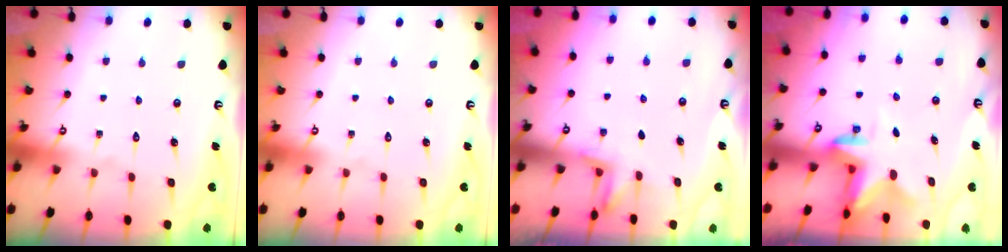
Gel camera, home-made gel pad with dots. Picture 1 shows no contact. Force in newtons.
{"total": 0.0}
{"total": 2.6, "press": 2.5, "slide": 0.7}
{"total": 2.5, "press": 2.4, "slide": 0.4}